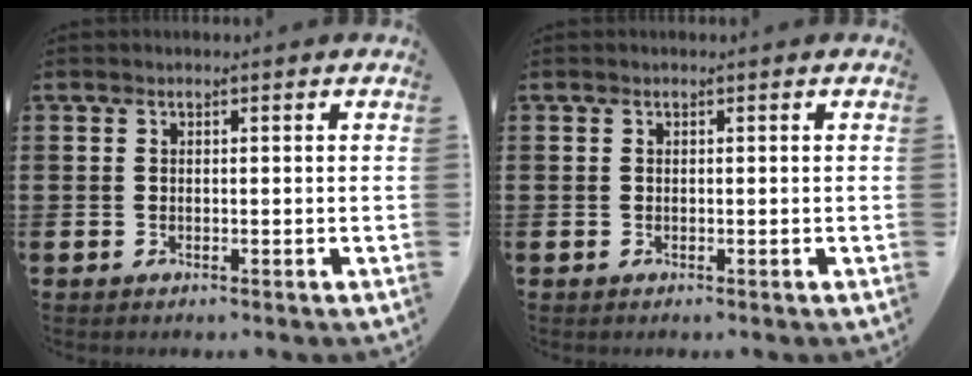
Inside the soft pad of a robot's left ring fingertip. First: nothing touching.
{"total": 0.0}